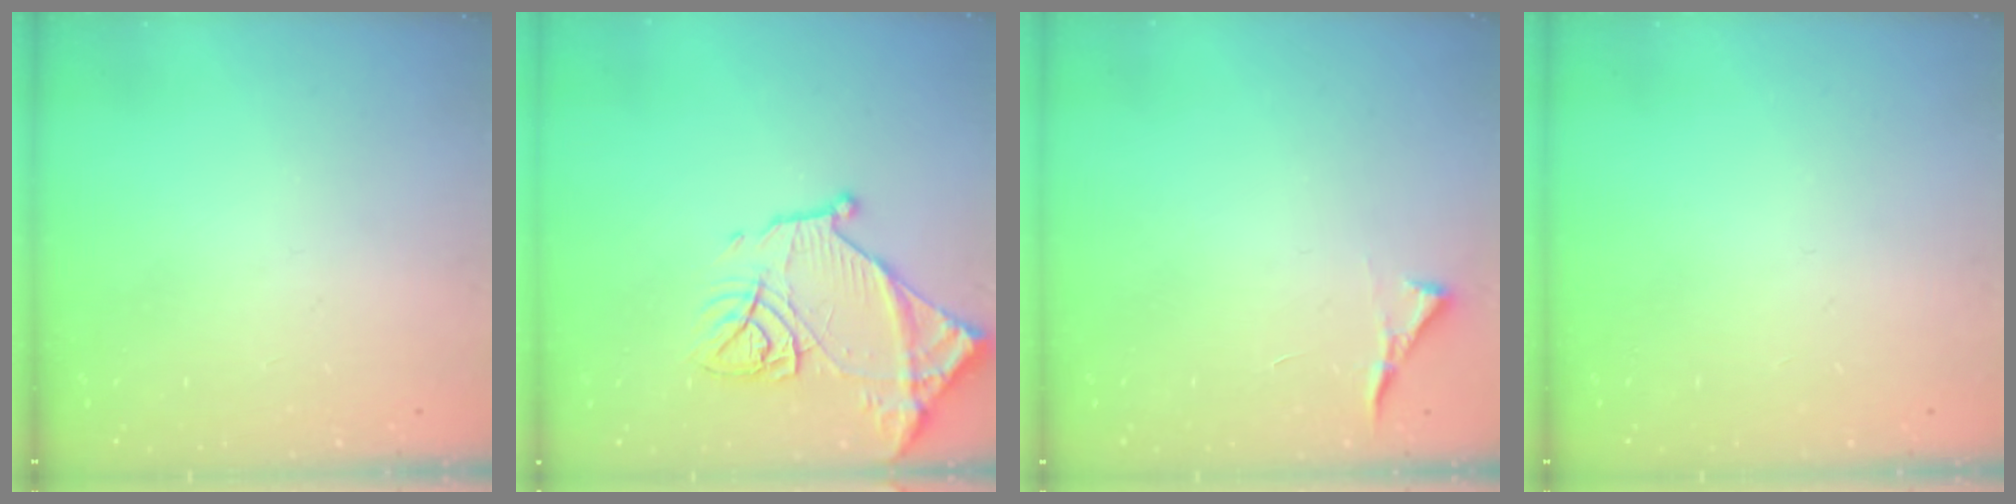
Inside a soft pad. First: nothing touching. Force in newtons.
{"total": 14.6, "press": 14.6, "slide": 1.0}
{"total": 3.5, "press": 3.5, "slide": 0.5}
{"total": 0.0}